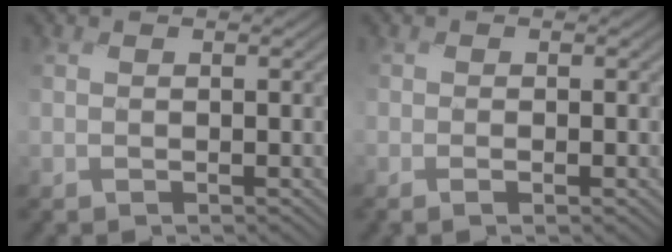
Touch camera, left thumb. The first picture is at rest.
{"total": 0.7, "force": [-0.6, 0.1, 0.2], "torque": [-0.001, -0.001, -0.013]}